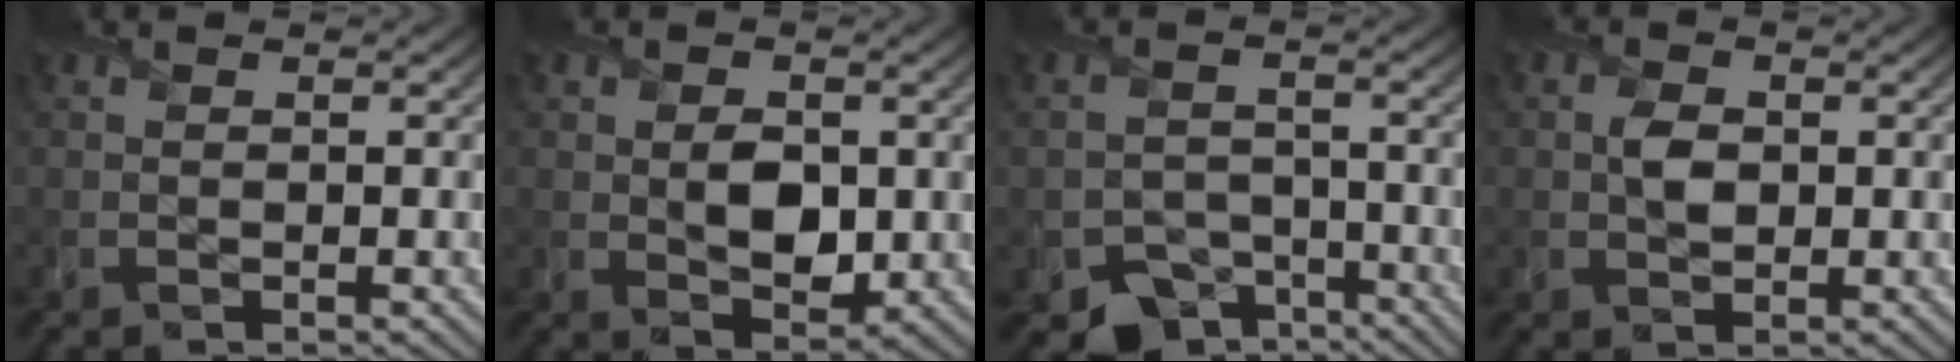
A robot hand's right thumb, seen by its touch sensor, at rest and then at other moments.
{"total": 4.4, "force": [0.2, 3.1, 3.0], "torque": [-0.058, -0.009, 0.007]}
{"total": 5.9, "force": [-3.9, 4.0, 1.8], "torque": [-0.022, -0.014, -0.067]}
{"total": 2.4, "force": [0.1, 1.8, 1.6], "torque": [-0.035, -0.001, 0.000]}